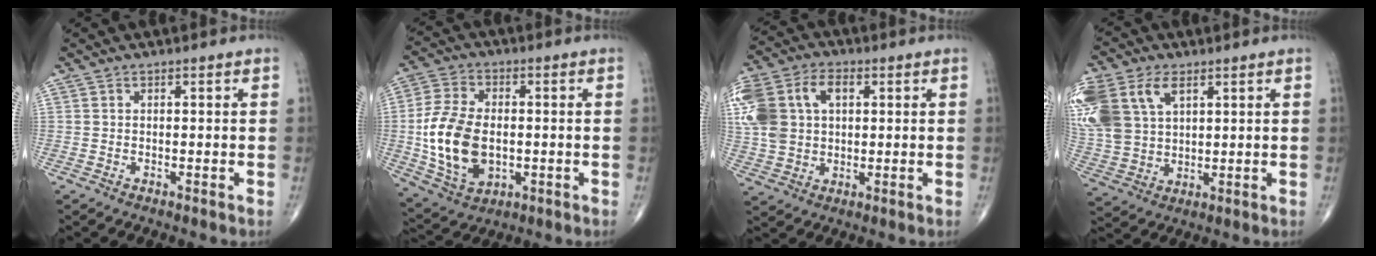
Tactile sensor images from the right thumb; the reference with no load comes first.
{"total": 15.3, "force": [-1.2, 9.7, 11.8], "torque": [-0.223, -0.001, -0.013]}
{"total": 17.9, "force": [4.0, 12.6, 12.0], "torque": [-0.278, 0.029, 0.077]}
{"total": 19.9, "force": [7.7, 13.3, 12.6], "torque": [-0.319, 0.022, 0.156]}